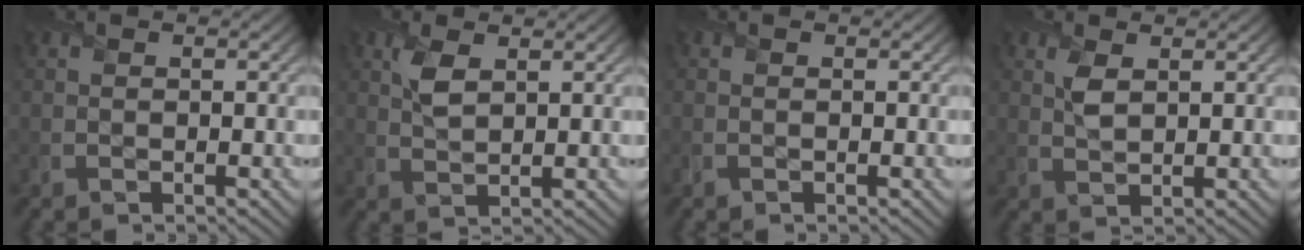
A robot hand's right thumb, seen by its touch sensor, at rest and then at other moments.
{"total": 3.0, "force": [1.4, 1.3, 2.2], "torque": [-0.055, 0.000, 0.031]}
{"total": 0.0}
{"total": 2.2, "force": [1.1, 1.1, 1.6], "torque": [-0.040, -0.001, 0.024]}